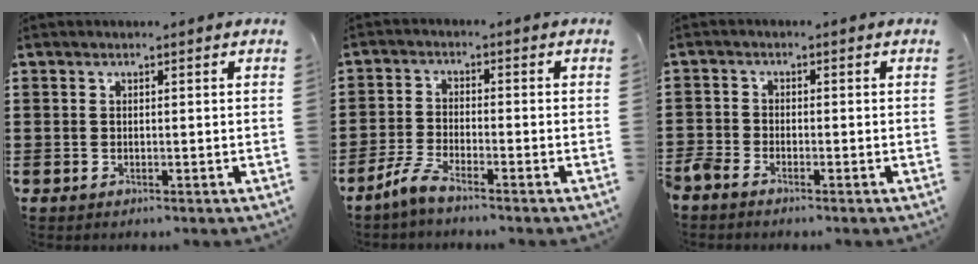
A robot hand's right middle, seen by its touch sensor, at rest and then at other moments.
{"total": 4.0, "force": [-3.2, 0.4, 2.3], "torque": [-0.067, -0.006, -0.068]}
{"total": 2.0, "force": [-1.9, 0.6, 0.5], "torque": [-0.027, -0.003, -0.043]}